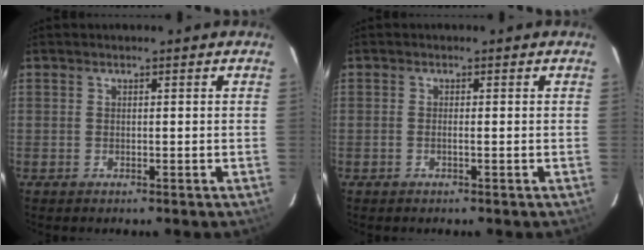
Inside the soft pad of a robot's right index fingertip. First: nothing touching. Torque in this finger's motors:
{"motor_torque": [-0.09, 0.01, -0.05, 0.00]}